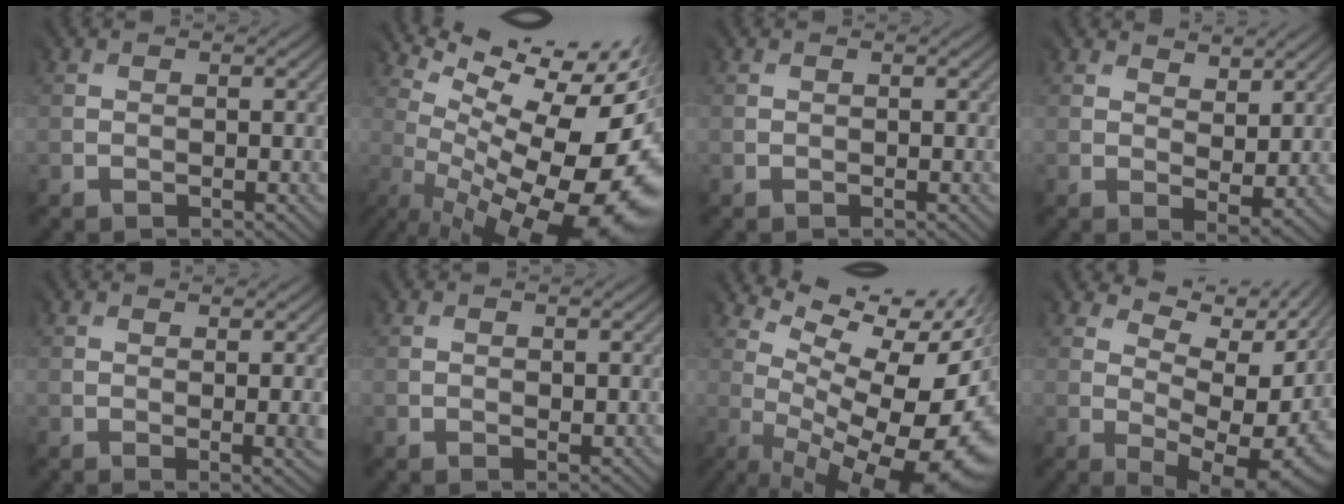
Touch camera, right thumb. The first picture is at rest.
{"total": 17.6, "force": [1.2, 6.0, 16.6], "torque": [-0.193, 0.028, 0.050]}
{"total": 0.0}
{"total": 4.3, "force": [3.6, 1.6, 1.7], "torque": [-0.035, -0.006, 0.067]}
{"total": 3.0, "force": [0.5, 0.5, 2.9], "torque": [-0.037, 0.000, 0.007]}
{"total": 0.7, "force": [0.4, 0.4, 0.3], "torque": [-0.007, -0.001, 0.011]}
{"total": 15.8, "force": [2.0, 5.3, 14.8], "torque": [-0.177, 0.012, 0.064]}
{"total": 13.3, "force": [4.0, 5.8, 11.3], "torque": [-0.141, -0.002, 0.103]}